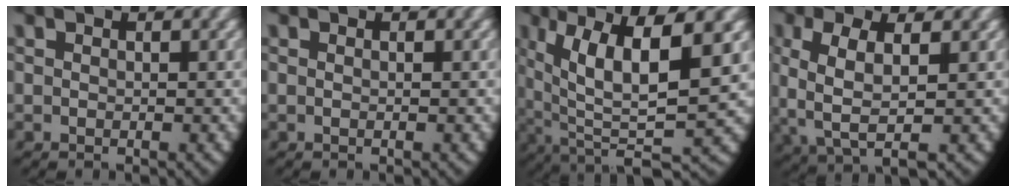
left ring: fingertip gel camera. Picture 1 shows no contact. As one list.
[{"total": 0.0}, {"total": 11.9, "force": [1.2, 6.0, 10.2], "torque": [-0.173, -0.021, 0.035]}, {"total": 6.1, "force": [0.0, 3.5, 5.0], "torque": [-0.114, -0.018, 0.014]}]